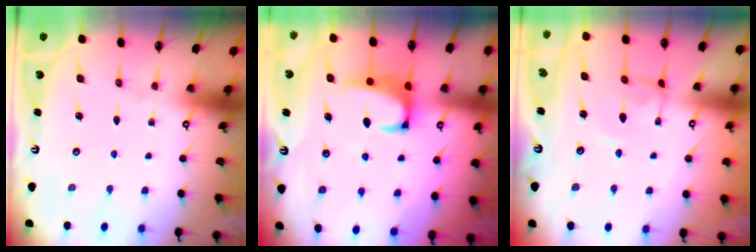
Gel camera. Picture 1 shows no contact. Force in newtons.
{"total": 2.2, "press": 2.0, "slide": 1.0}
{"total": 1.4, "press": 1.3, "slide": 0.4}